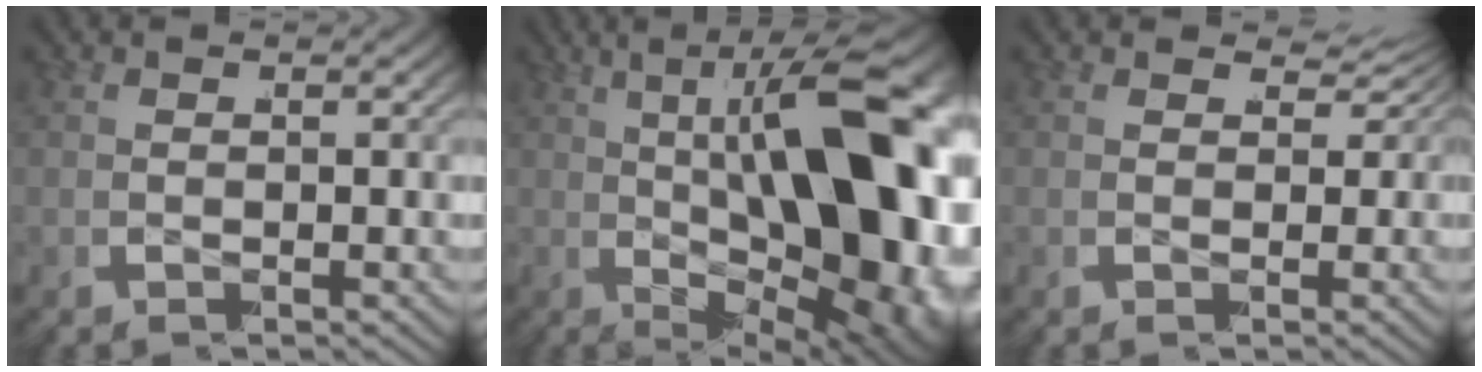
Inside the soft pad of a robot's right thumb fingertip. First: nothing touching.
{"total": 22.2, "force": [-2.5, 10.2, 19.6], "torque": [-0.285, -0.019, -0.019]}
{"total": 2.4, "force": [1.1, 1.4, 1.6], "torque": [-0.025, -0.002, 0.017]}